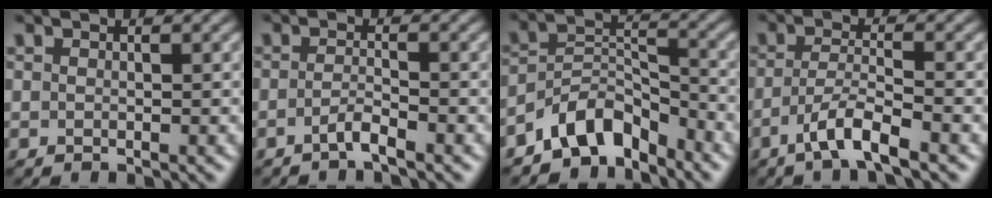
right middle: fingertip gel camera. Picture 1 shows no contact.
{"total": 1.6, "force": [-1.0, 0.2, 1.2], "torque": [-0.023, 0.005, -0.026]}
{"total": 6.0, "force": [-4.6, 2.9, 2.5], "torque": [-0.029, 0.008, -0.093]}
{"total": 3.9, "force": [-2.4, 0.5, 3.1], "torque": [-0.060, 0.007, -0.053]}